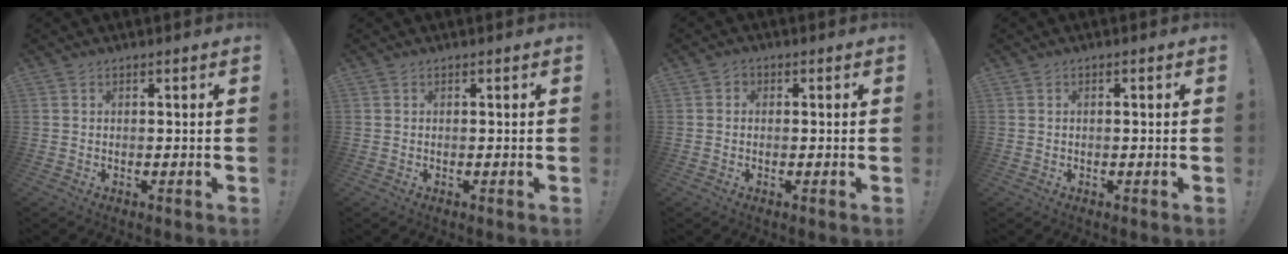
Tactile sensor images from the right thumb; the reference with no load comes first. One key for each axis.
{"total": 0.0}
{"total": 1.3, "fx": -0.3, "fy": 1.2, "fz": 0.6, "tx": -0.003, "ty": 0.002, "tz": -0.008}
{"total": 0.6, "fx": -0.2, "fy": 0.0, "fz": 0.5, "tx": -0.002, "ty": -0.002, "tz": -0.006}